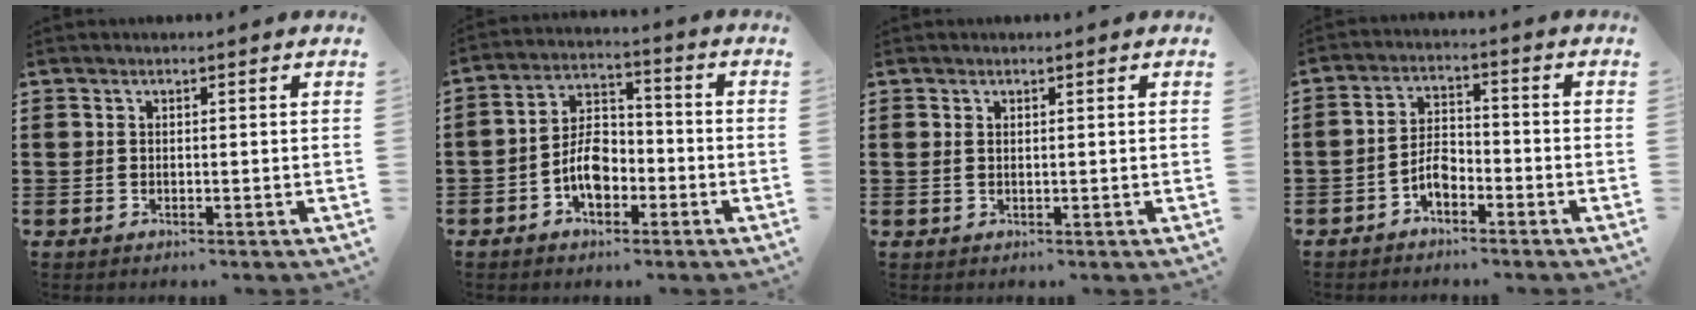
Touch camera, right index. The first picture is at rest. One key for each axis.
{"total": 6.7, "fx": -2.5, "fy": 4.2, "fz": 4.5, "tx": -0.101, "ty": 0.009, "tz": -0.051}
{"total": 0.7, "fx": 0.3, "fy": 0.3, "fz": 0.5, "tx": -0.012, "ty": 0.003, "tz": 0.005}
{"total": 4.3, "fx": -2.5, "fy": 2.2, "fz": 2.8, "tx": -0.064, "ty": 0.006, "tz": -0.052}